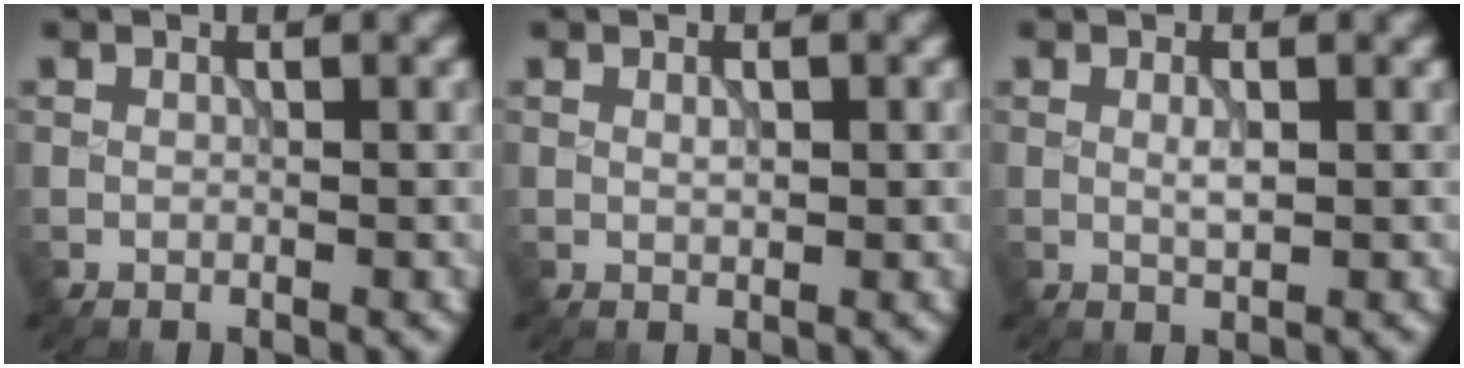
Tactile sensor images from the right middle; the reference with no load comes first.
{"total": 0.9, "force": [0.2, 0.3, 0.8], "torque": [-0.016, 0.000, 0.003]}
{"total": 1.2, "force": [0.1, 0.3, 1.2], "torque": [-0.024, 0.000, 0.003]}